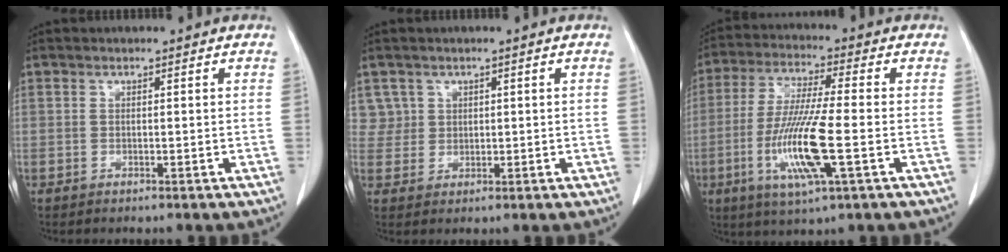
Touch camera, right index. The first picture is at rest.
{"total": 3.3, "force": [1.6, 2.8, -0.5], "torque": [0.027, 0.006, 0.027]}
{"total": 12.7, "force": [-3.4, 0.7, 12.2], "torque": [-0.252, -0.018, -0.067]}